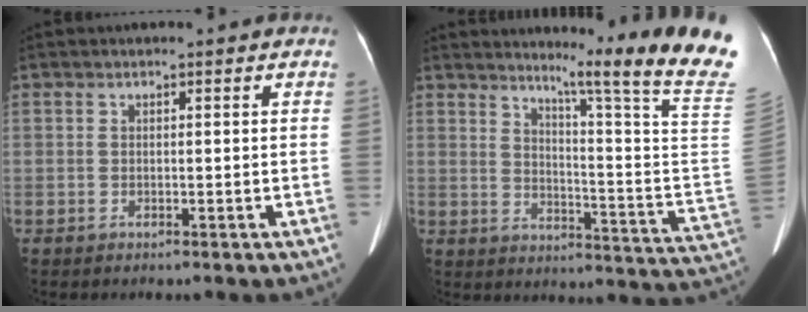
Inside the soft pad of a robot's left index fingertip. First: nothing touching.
{"total": 19.2, "force": [15.3, -3.8, 10.9], "torque": [-0.160, -0.109, 0.189]}